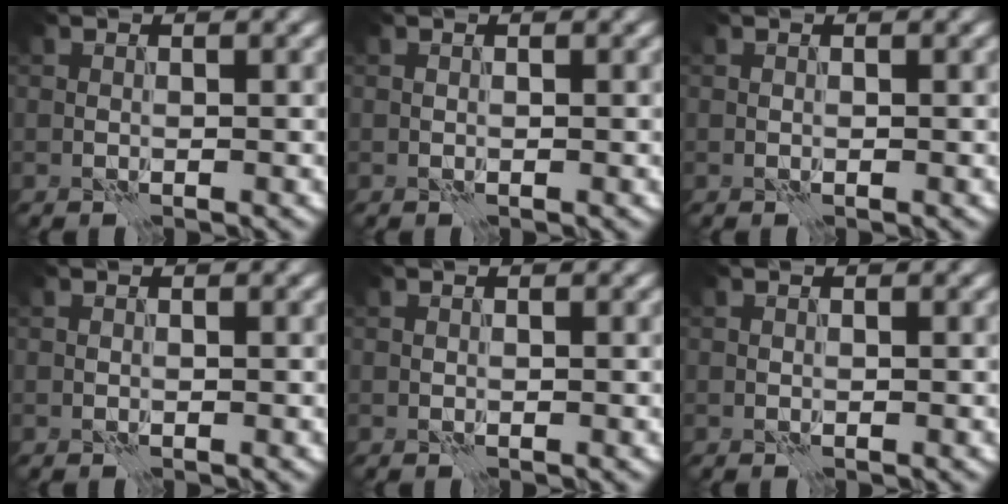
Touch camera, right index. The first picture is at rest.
{"total": 0.0}
{"total": 0.0}
{"total": 0.0}
{"total": 0.0}
{"total": 0.0}